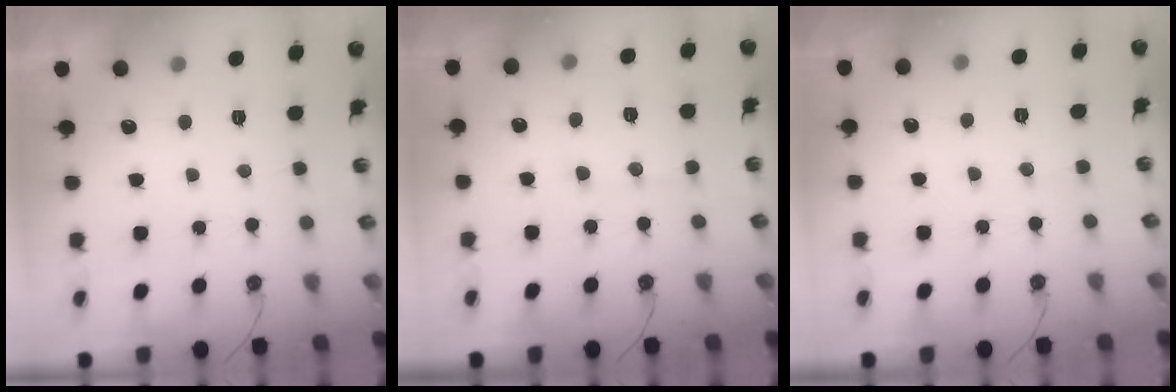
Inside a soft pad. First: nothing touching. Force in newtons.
{"total": 7.1, "press": 7.1, "slide": 0.6}
{"total": 4.4, "press": 4.4, "slide": 0.7}